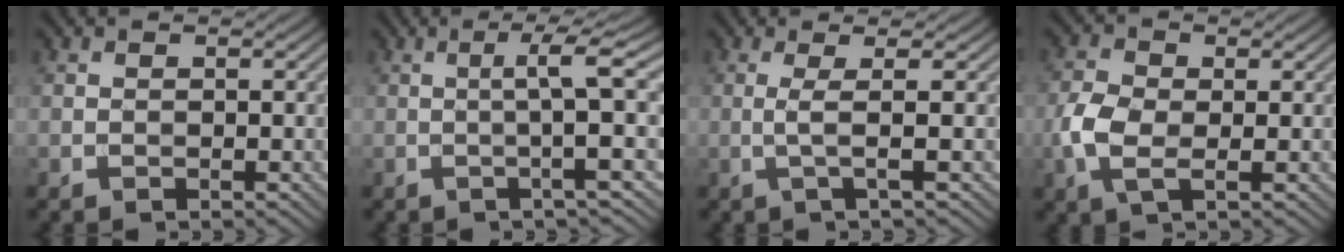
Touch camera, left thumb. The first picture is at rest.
{"total": 5.5, "force": [0.0, 0.0, 5.5], "torque": [-0.098, 0.013, -0.007]}
{"total": 2.8, "force": [0.2, 0.2, 2.8], "torque": [-0.057, 0.004, -0.006]}
{"total": 5.1, "force": [-0.8, 3.0, 4.1], "torque": [-0.108, -0.005, -0.021]}